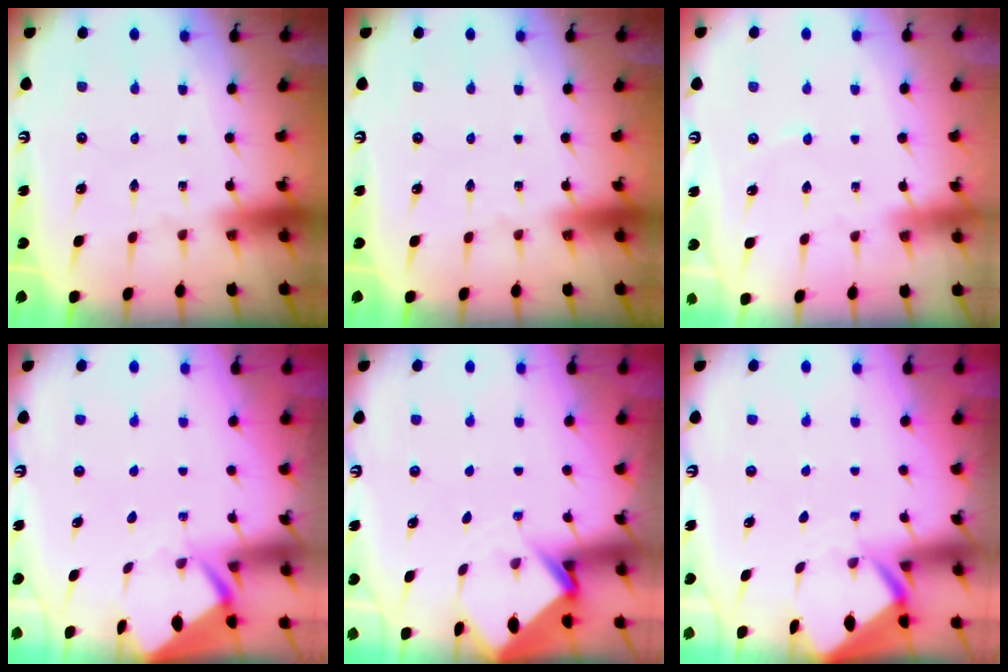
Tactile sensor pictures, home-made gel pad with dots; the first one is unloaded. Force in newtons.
{"total": 0.0}
{"total": 1.5, "press": 1.4, "slide": 0.4}
{"total": 3.8, "press": 3.8, "slide": 0.3}
{"total": 3.8, "press": 3.7, "slide": 0.3}
{"total": 3.3, "press": 3.3, "slide": 0.3}